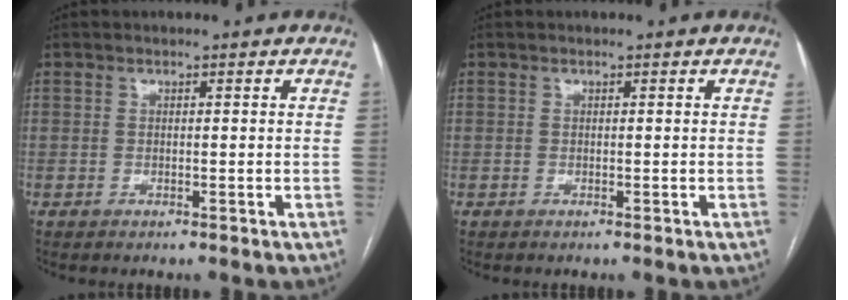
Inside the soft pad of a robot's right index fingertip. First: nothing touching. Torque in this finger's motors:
{"motor_torque": [0.00, 0.00, 0.00, 0.00]}